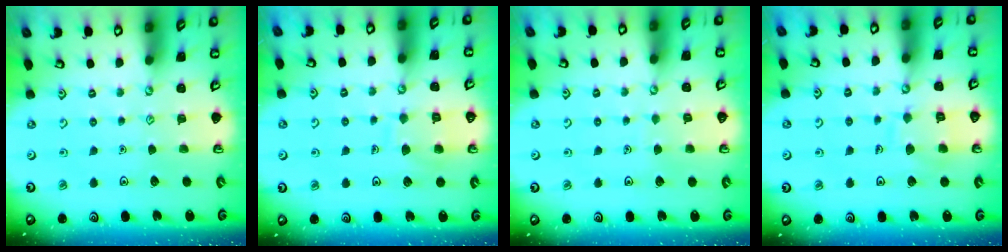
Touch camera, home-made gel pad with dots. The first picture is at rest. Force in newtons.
{"total": 8.0, "press": 8.0, "slide": 0.8}
{"total": 2.5, "press": 2.5, "slide": 0.3}
{"total": 9.2, "press": 9.2, "slide": 0.7}